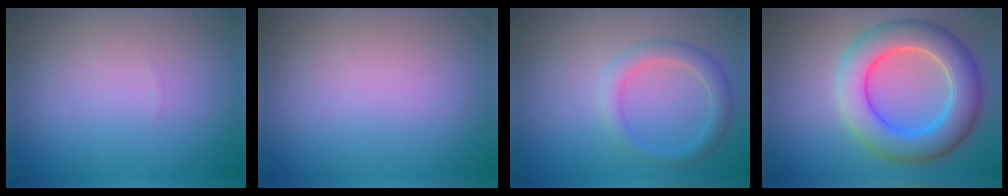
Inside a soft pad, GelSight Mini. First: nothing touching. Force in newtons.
{"total": 0.0}
{"total": 2.4, "press": 2.4, "slide": 0.2}
{"total": 7.6, "press": 7.6, "slide": 0.3}